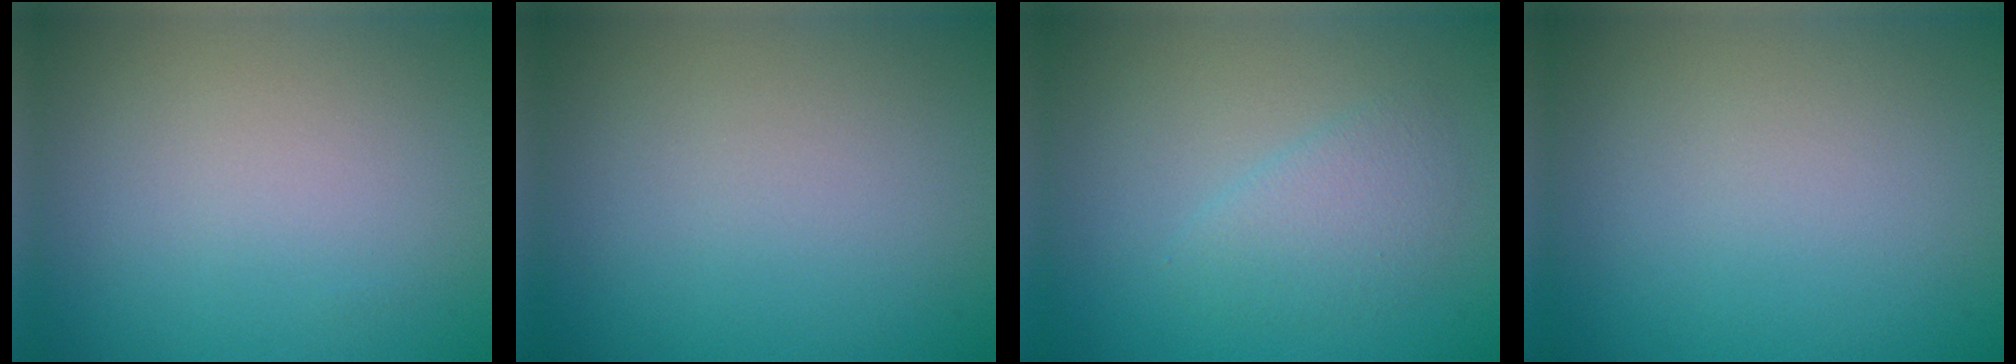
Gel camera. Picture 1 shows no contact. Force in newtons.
{"total": 0.0}
{"total": 2.3, "press": 2.3, "slide": 0.1}
{"total": 0.0}